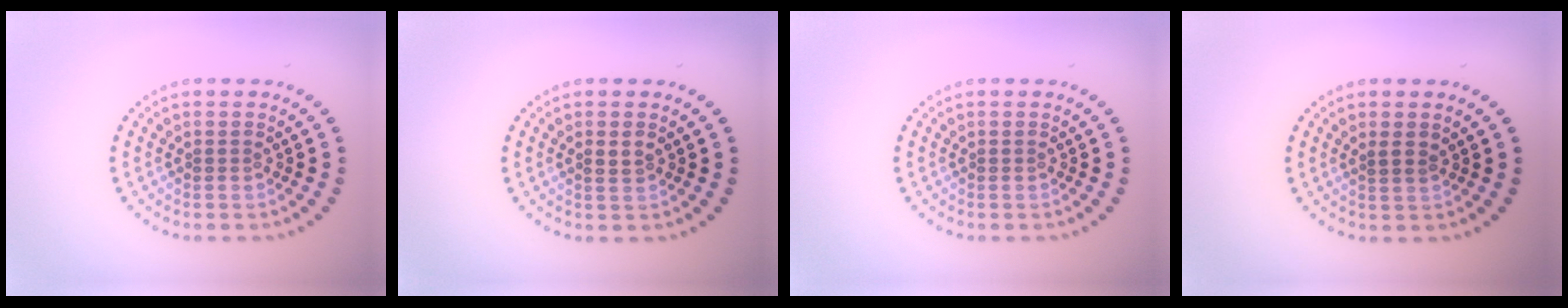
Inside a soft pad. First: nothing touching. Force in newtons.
{"total": 1.0, "press": 0.9, "slide": 0.2}
{"total": 0.0}
{"total": 0.9, "press": 0.6, "slide": 0.6}